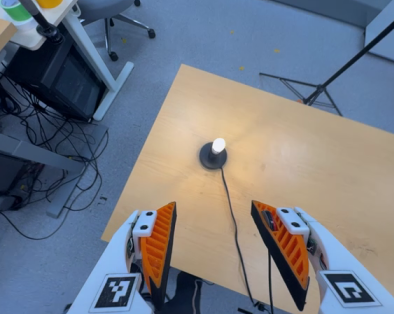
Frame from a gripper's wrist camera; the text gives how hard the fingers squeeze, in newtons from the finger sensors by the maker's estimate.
{"total": 0.0}